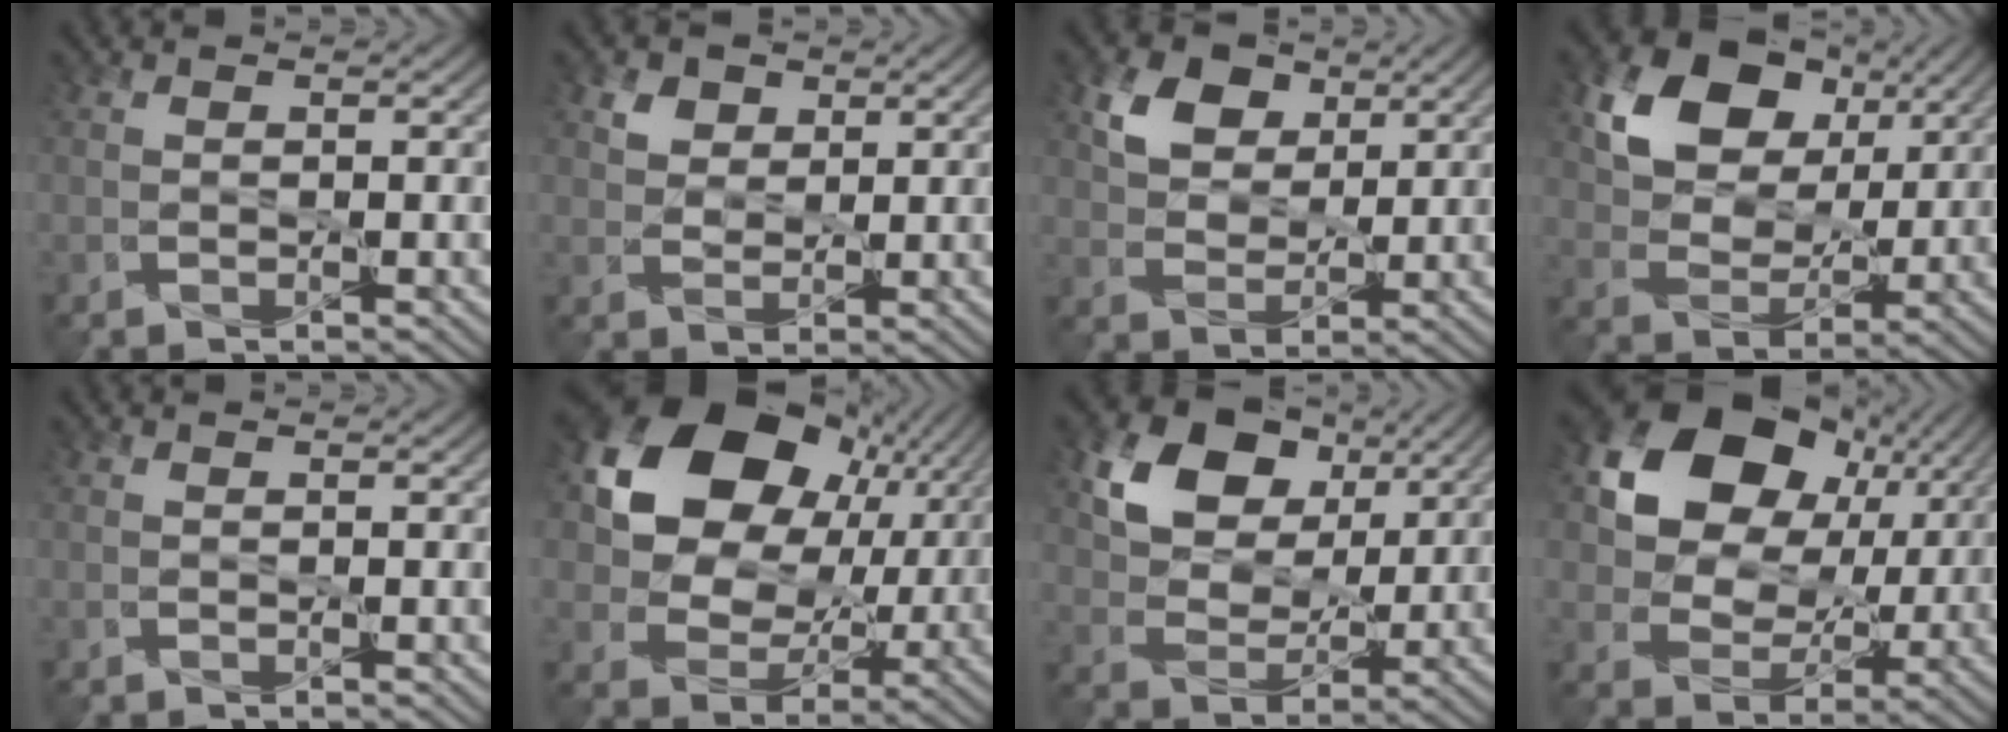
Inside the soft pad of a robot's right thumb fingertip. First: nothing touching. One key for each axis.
{"total": 3.1, "fx": 2.0, "fy": 2.3, "fz": 0.5, "tx": -0.017, "ty": 0.000, "tz": 0.035}
{"total": 5.9, "fx": 3.5, "fy": 4.1, "fz": 2.3, "tx": -0.054, "ty": 0.003, "tz": 0.063}
{"total": 12.4, "fx": 6.3, "fy": 8.6, "fz": 6.3, "tx": -0.134, "ty": 0.020, "tz": 0.117}
{"total": 0.0}
{"total": 17.1, "fx": 6.2, "fy": 12.9, "fz": 9.4, "tx": -0.188, "ty": 0.030, "tz": 0.113}
{"total": 11.2, "fx": 6.0, "fy": 7.7, "fz": 5.5, "tx": -0.120, "ty": 0.013, "tz": 0.103}
{"total": 15.2, "fx": 6.4, "fy": 11.3, "fz": 7.9, "tx": -0.162, "ty": 0.025, "tz": 0.119}